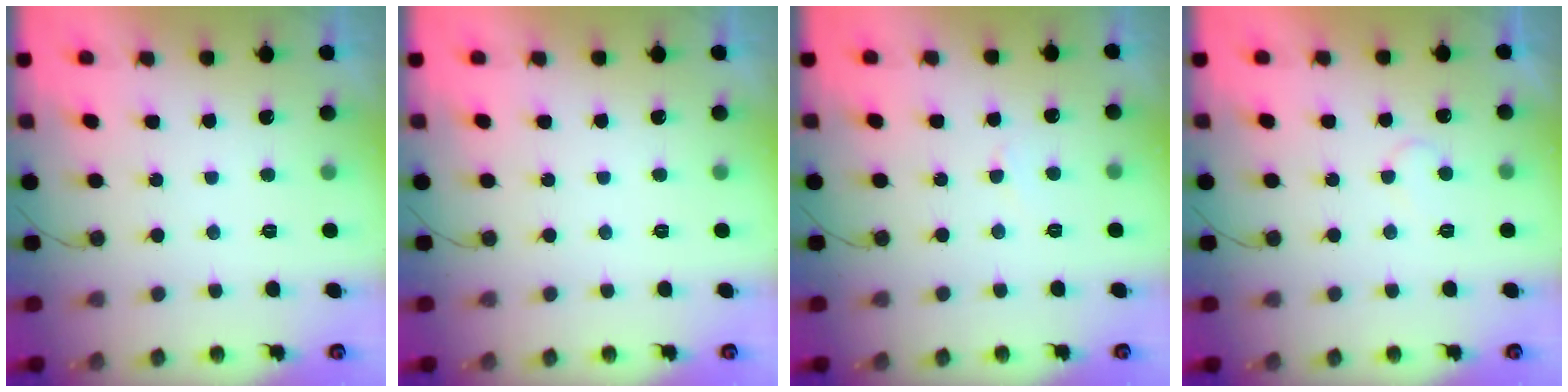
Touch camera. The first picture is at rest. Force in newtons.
{"total": 0.0}
{"total": 3.0, "press": 3.0, "slide": 0.4}
{"total": 4.6, "press": 4.6, "slide": 0.3}